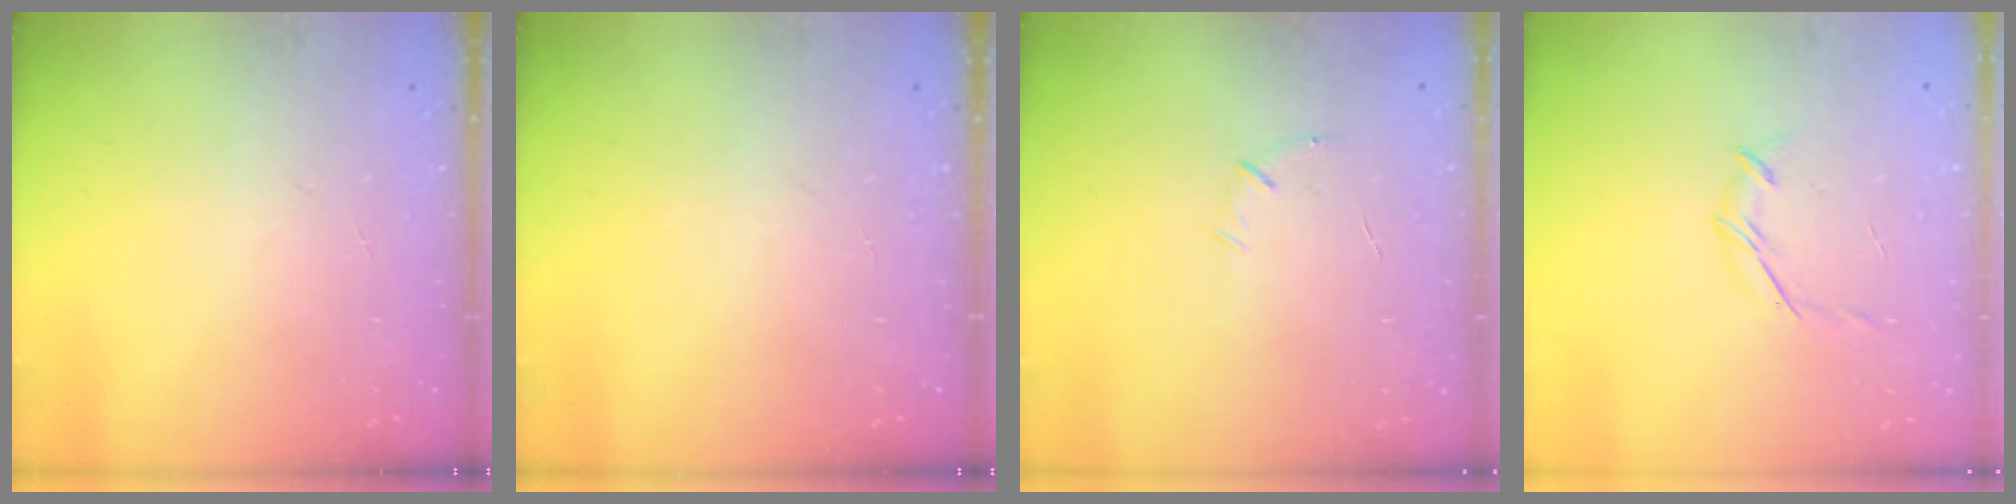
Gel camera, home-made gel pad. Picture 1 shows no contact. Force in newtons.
{"total": 0.0}
{"total": 5.2, "press": 5.0, "slide": 1.1}
{"total": 4.7, "press": 4.5, "slide": 1.1}